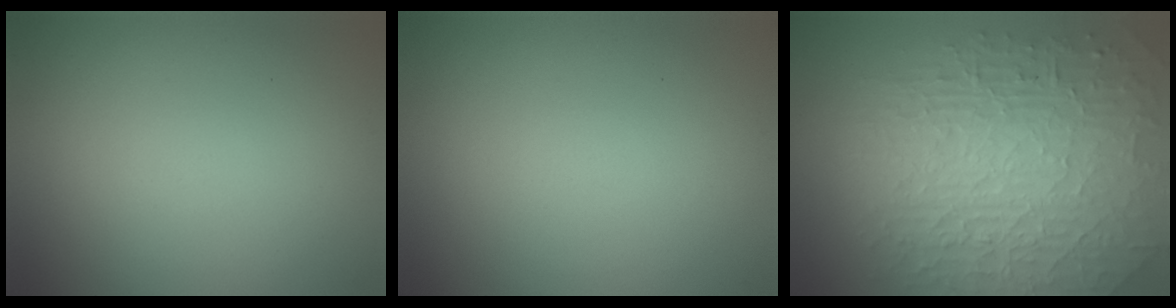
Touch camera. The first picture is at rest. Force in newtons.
{"total": 0.0}
{"total": 9.8, "press": 6.3, "slide": 7.5}